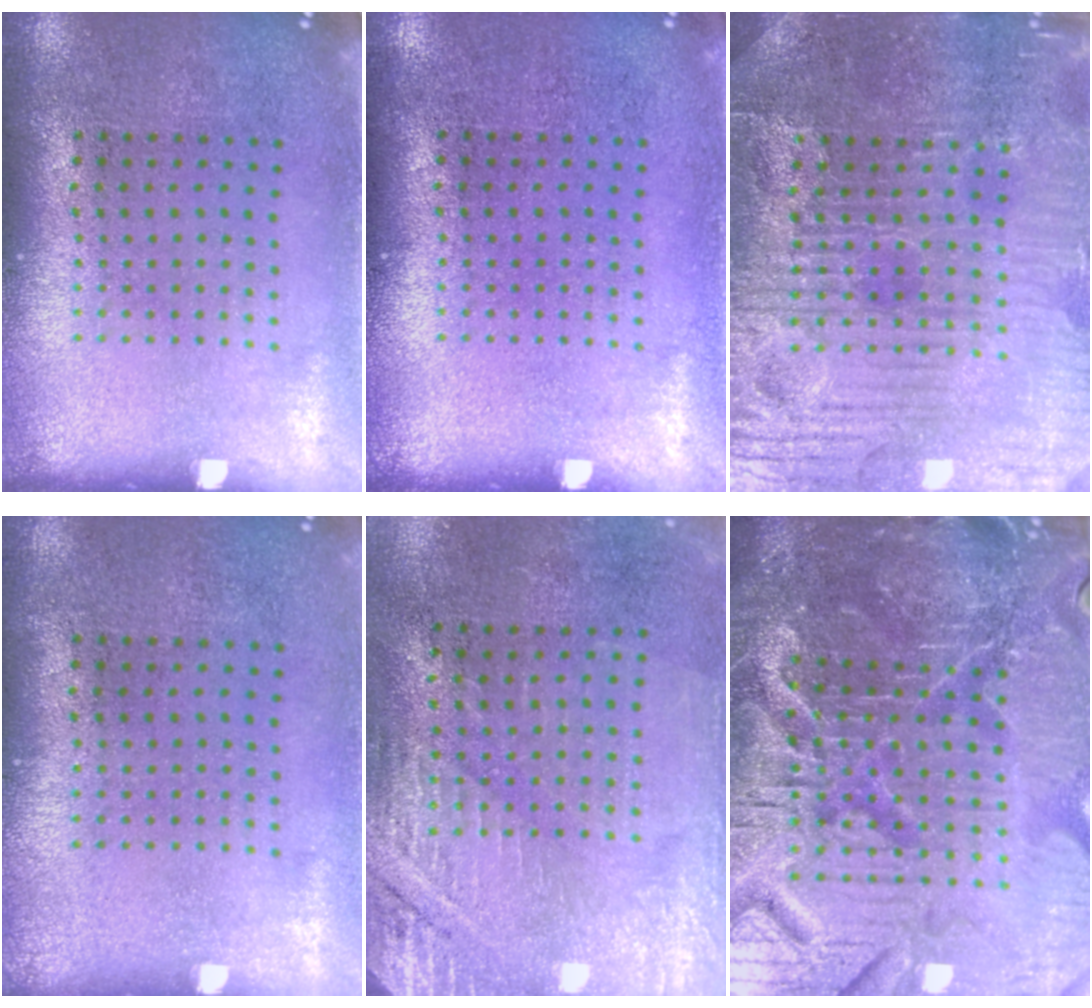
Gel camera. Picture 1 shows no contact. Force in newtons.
{"total": 0.0}
{"total": 4.8, "press": 4.7, "slide": 1.2}
{"total": 0.0}
{"total": 2.9, "press": 2.7, "slide": 1.1}
{"total": 7.2, "press": 6.5, "slide": 3.2}